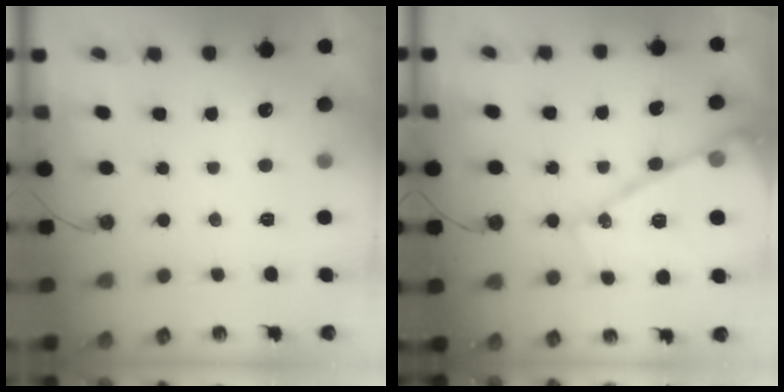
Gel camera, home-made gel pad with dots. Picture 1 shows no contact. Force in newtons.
{"total": 17.1, "press": 17.0, "slide": 1.6}